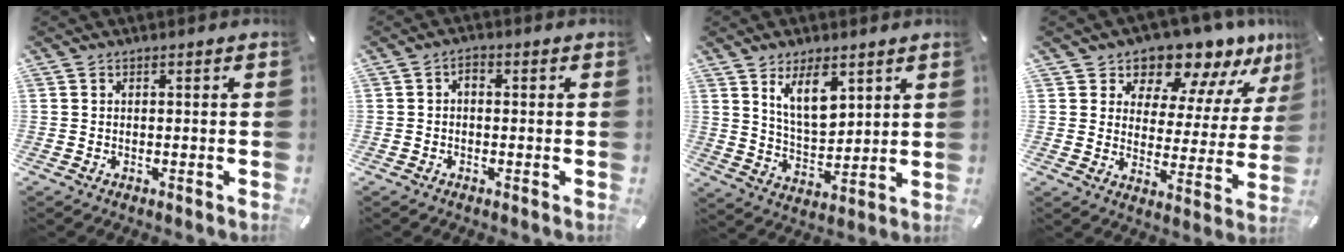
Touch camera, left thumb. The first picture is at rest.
{"total": 1.8, "force": [-0.2, 1.0, 1.5], "torque": [-0.030, 0.009, -0.007]}
{"total": 10.8, "force": [6.2, 5.3, 7.0], "torque": [-0.137, -0.024, 0.110]}
{"total": 11.3, "force": [10.2, 4.6, 1.7], "torque": [-0.034, -0.095, 0.181]}